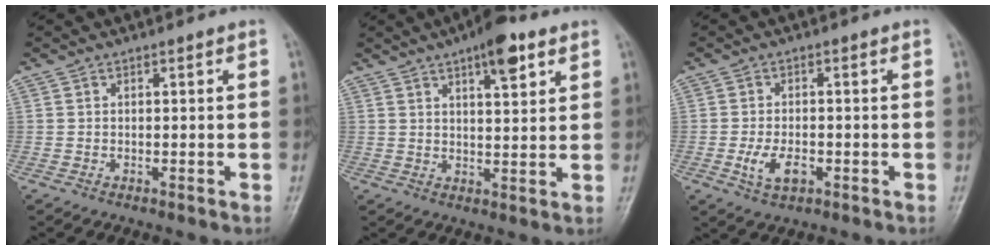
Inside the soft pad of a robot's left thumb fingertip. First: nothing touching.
{"total": 8.2, "force": [4.7, 2.8, 6.1], "torque": [-0.075, -0.019, 0.065]}
{"total": 5.0, "force": [-1.6, 2.8, 3.8], "torque": [-0.072, 0.002, -0.026]}